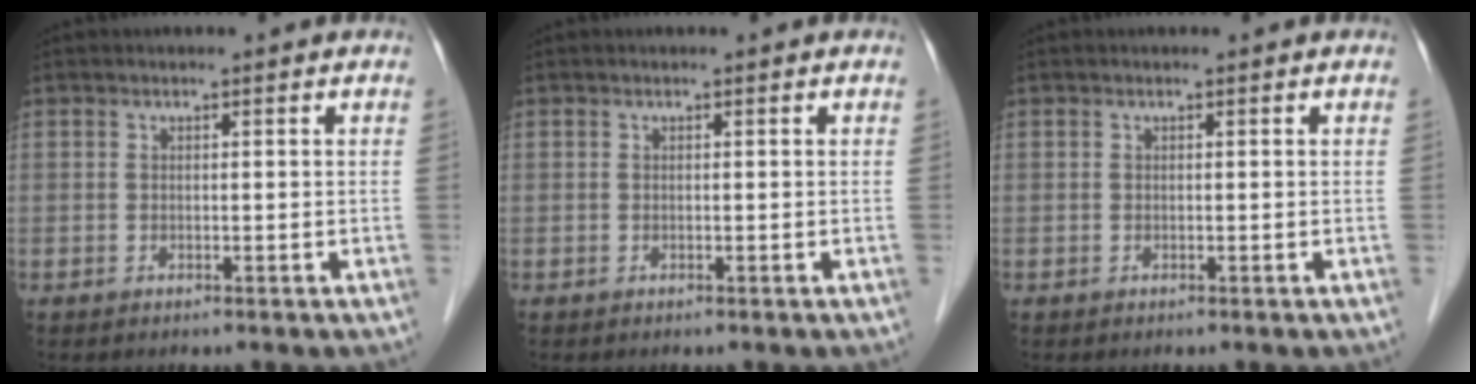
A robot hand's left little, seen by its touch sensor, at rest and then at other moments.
{"total": 0.0}
{"total": 0.0}